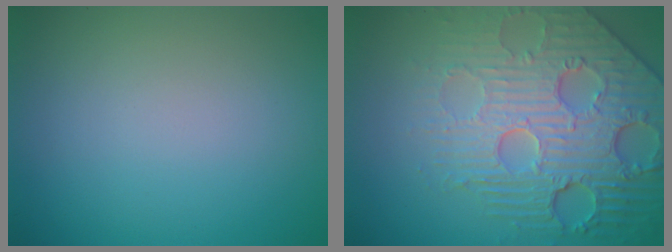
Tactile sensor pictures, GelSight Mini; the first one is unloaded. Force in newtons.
{"total": 7.8, "press": 6.1, "slide": 4.9}